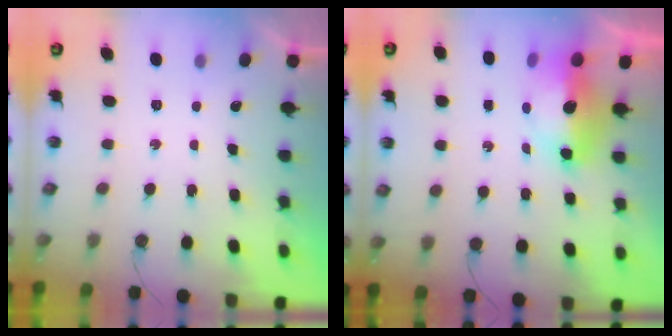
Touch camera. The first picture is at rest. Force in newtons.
{"total": 10.9, "press": 10.9, "slide": 1.1}